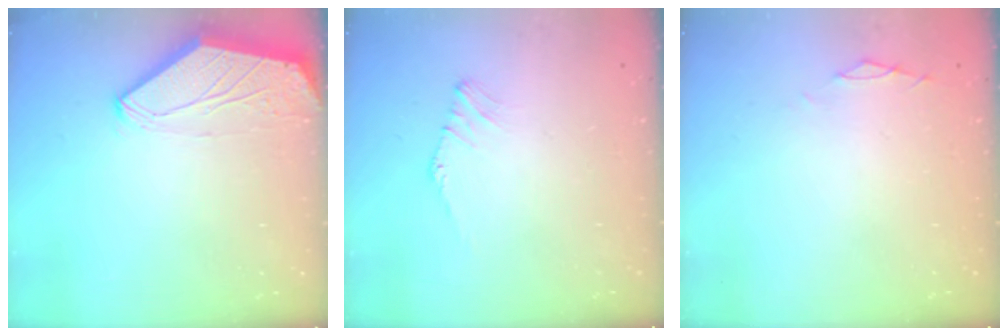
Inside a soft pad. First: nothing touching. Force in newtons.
{"total": 0.9, "press": 0.8, "slide": 0.4}
{"total": 0.0}